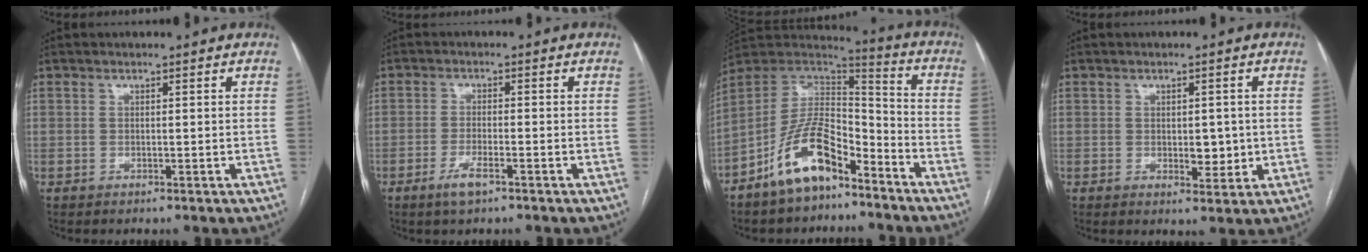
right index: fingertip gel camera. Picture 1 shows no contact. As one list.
[{"total": 3.4, "force": [-2.1, 0.7, 2.6], "torque": [-0.058, -0.003, -0.039]}, {"total": 13.9, "force": [-8.8, 5.7, 9.2], "torque": [-0.176, 0.023, -0.163]}, {"total": 3.8, "force": [-0.1, 2.0, 3.2], "torque": [-0.039, -0.004, 0.006]}]